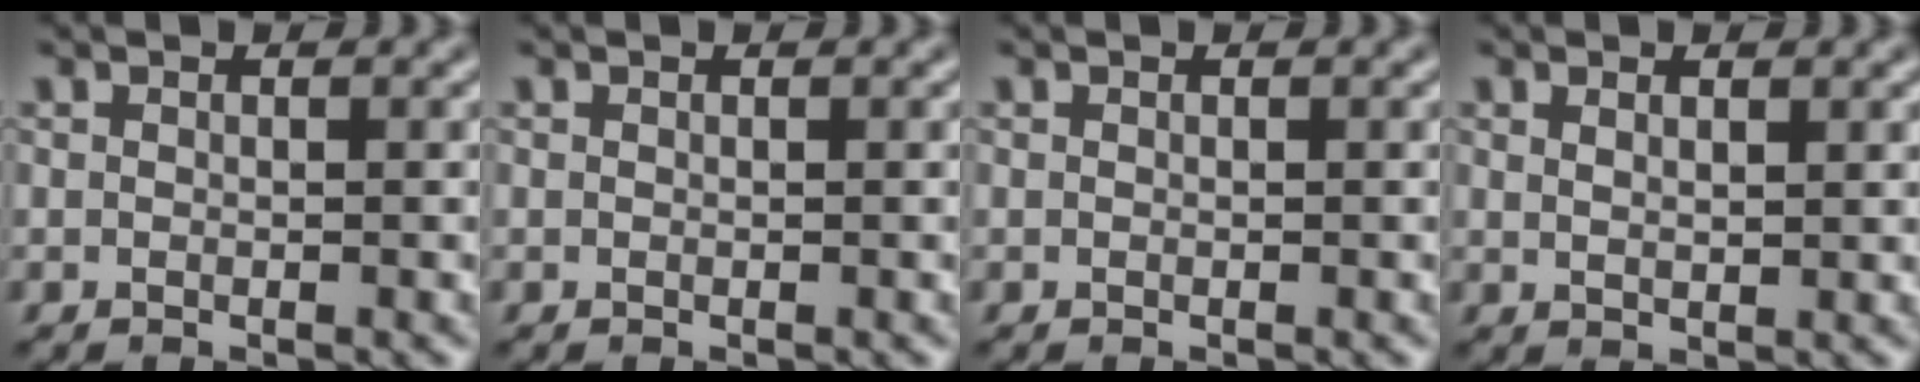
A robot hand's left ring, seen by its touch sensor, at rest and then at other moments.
{"total": 0.0}
{"total": 0.0}
{"total": 1.2, "force": [0.8, 0.3, 0.8], "torque": [-0.016, -0.001, 0.016]}